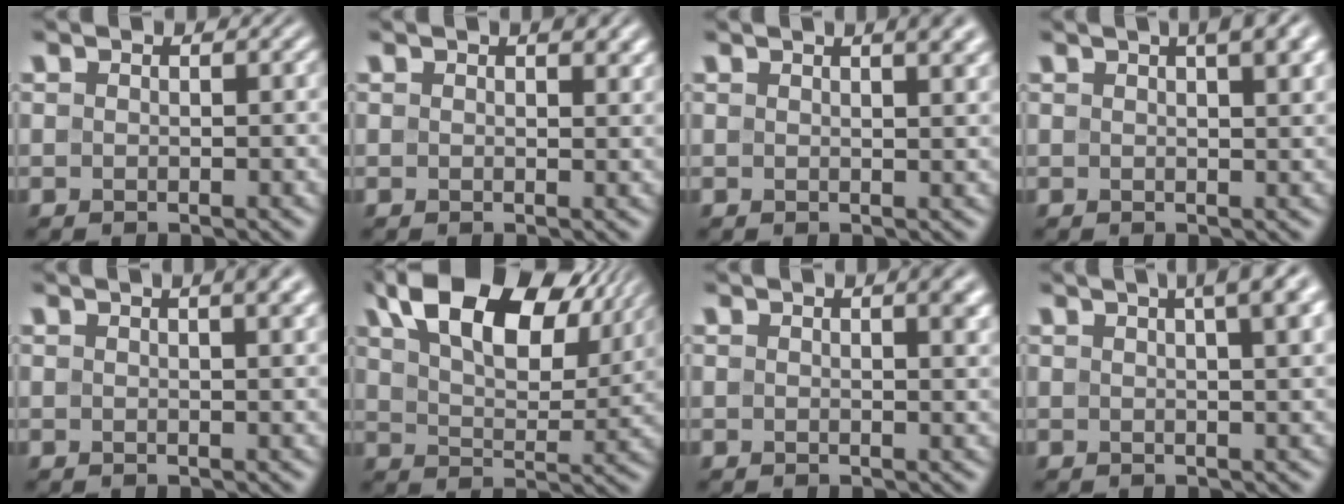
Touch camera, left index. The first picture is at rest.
{"total": 1.8, "force": [1.1, 0.5, 1.2], "torque": [-0.010, -0.001, 0.019]}
{"total": 4.7, "force": [2.6, 1.9, 3.4], "torque": [-0.014, 0.023, 0.008]}
{"total": 5.7, "force": [2.9, 2.1, 4.4], "torque": [-0.032, 0.024, 0.013]}
{"total": 5.1, "force": [2.7, 2.1, 3.8], "torque": [-0.021, 0.026, 0.004]}
{"total": 13.7, "force": [7.7, 7.0, 8.9], "torque": [-0.144, 0.027, 0.124]}
{"total": 3.8, "force": [1.8, 1.4, 3.0], "torque": [-0.019, 0.011, 0.015]}
{"total": 7.6, "force": [3.7, 2.8, 6.0], "torque": [-0.037, 0.044, 0.020]}